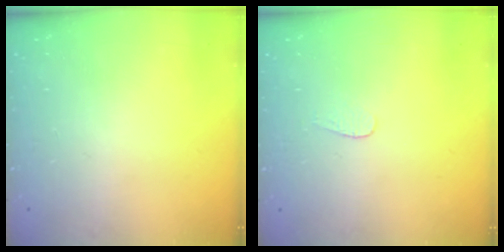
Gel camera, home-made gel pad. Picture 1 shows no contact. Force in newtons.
{"total": 3.5, "press": 3.5, "slide": 0.3}